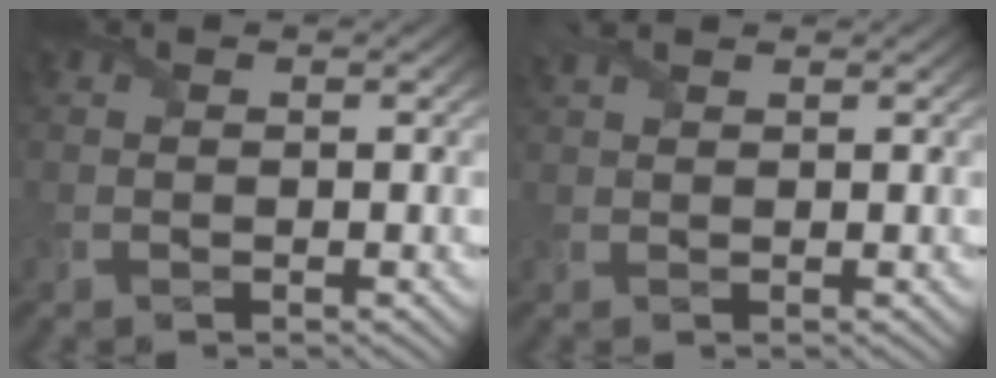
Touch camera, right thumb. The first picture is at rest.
{"total": 2.8, "force": [2.0, 0.9, 1.7], "torque": [-0.049, 0.016, 0.039]}